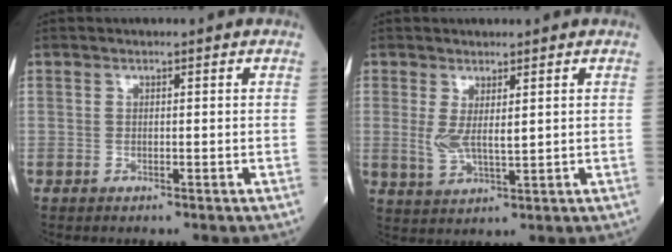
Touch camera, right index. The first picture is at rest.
{"total": 4.2, "force": [1.0, 1.2, 3.9], "torque": [-0.085, -0.005, 0.030]}